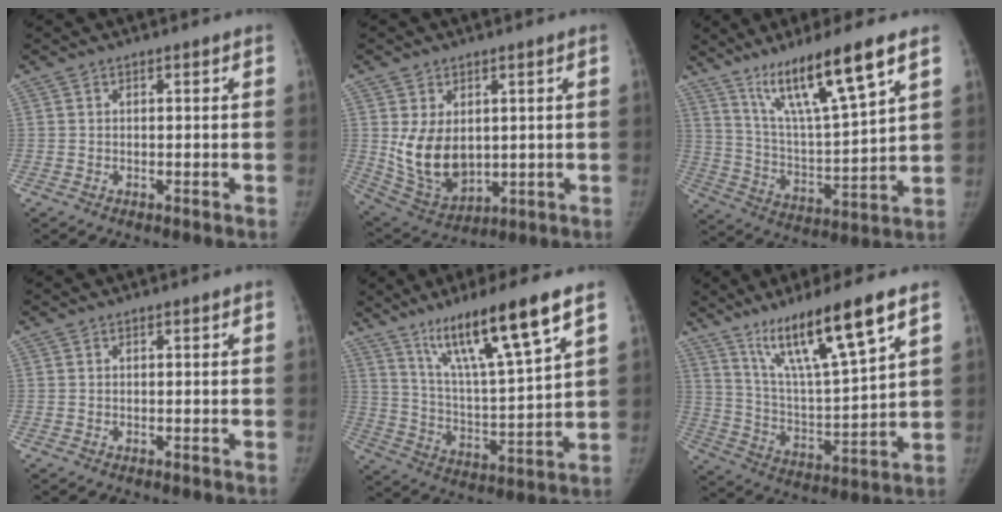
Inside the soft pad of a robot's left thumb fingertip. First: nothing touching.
{"total": 11.5, "force": [1.3, 7.9, 8.3], "torque": [-0.126, -0.018, 0.051]}
{"total": 17.0, "force": [10.7, 1.8, 13.2], "torque": [-0.227, -0.055, 0.201]}
{"total": 0.0}
{"total": 17.6, "force": [11.0, 1.5, 13.6], "torque": [-0.230, -0.054, 0.199]}
{"total": 17.7, "force": [11.0, 2.1, 13.7], "torque": [-0.234, -0.054, 0.206]}